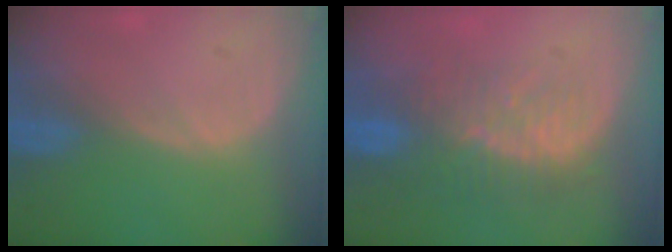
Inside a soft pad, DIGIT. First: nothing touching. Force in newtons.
{"total": 9.6, "press": 8.4, "slide": 4.6}